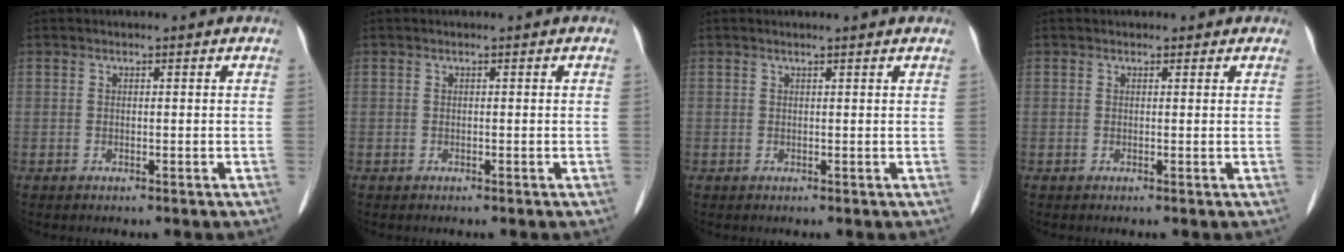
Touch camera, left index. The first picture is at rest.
{"total": 0.0}
{"total": 1.9, "force": [1.8, 0.2, 0.6], "torque": [-0.015, 0.016, 0.021]}
{"total": 1.3, "force": [0.9, 0.8, 0.2], "torque": [0.006, 0.002, 0.007]}